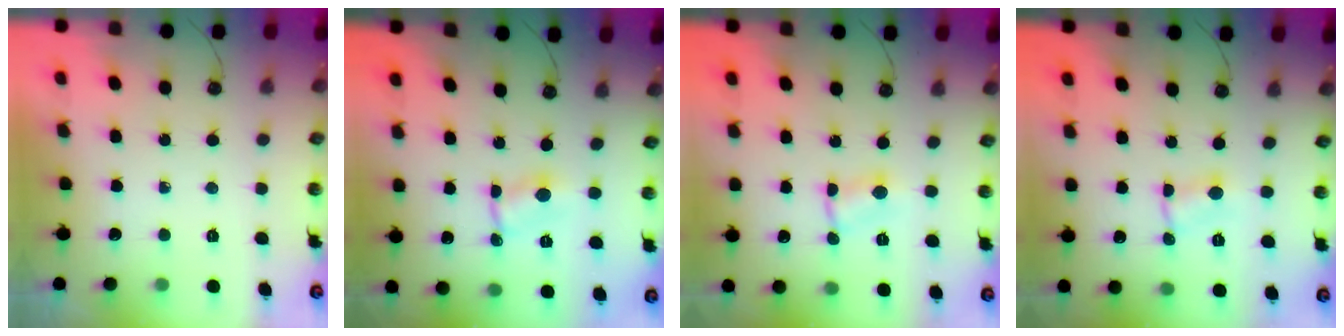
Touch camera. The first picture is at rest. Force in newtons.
{"total": 0.7, "press": 0.7, "slide": 0.1}
{"total": 2.0, "press": 2.0, "slide": 0.3}
{"total": 1.9, "press": 1.9, "slide": 0.2}